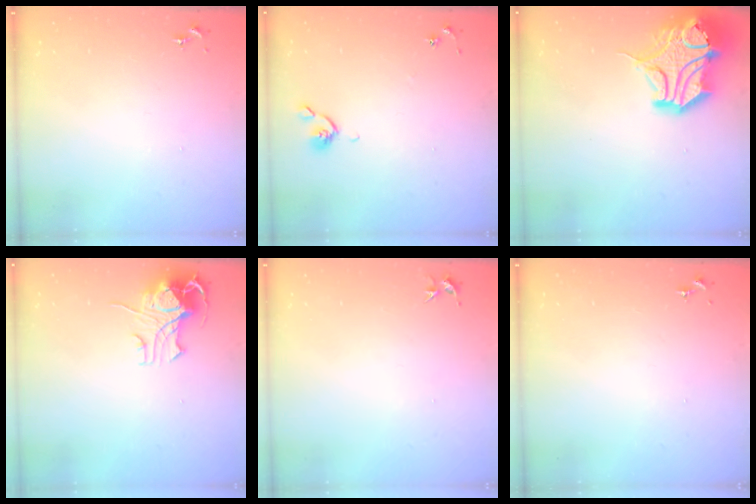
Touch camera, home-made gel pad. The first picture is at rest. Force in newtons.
{"total": 4.4, "press": 4.3, "slide": 0.8}
{"total": 19.2, "press": 19.0, "slide": 3.0}
{"total": 10.7, "press": 10.6, "slide": 1.4}
{"total": 3.4, "press": 3.4, "slide": 0.4}
{"total": 0.0}